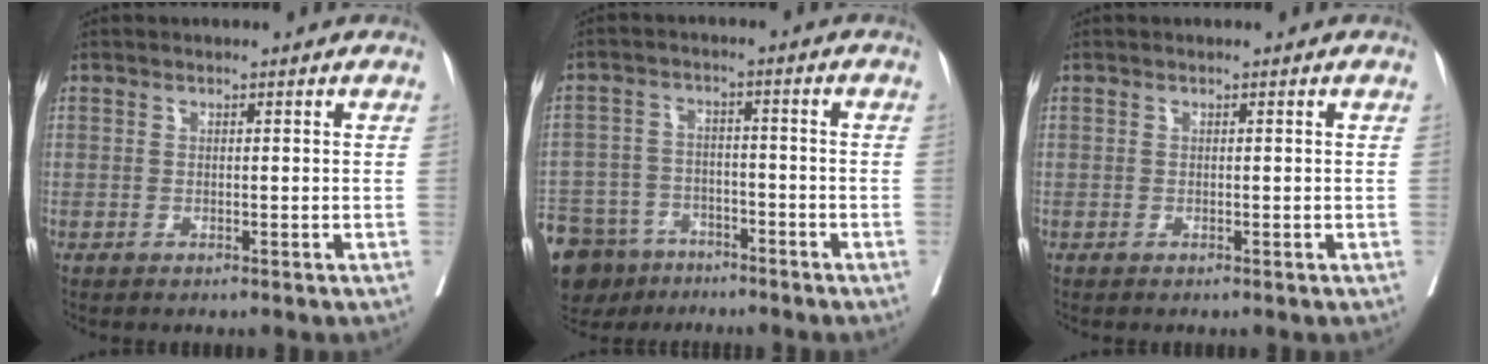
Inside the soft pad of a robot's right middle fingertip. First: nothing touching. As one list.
[{"total": 14.1, "force": [-10.4, 8.4, 4.4], "torque": [-0.110, 0.003, -0.160]}, {"total": 0.0}]